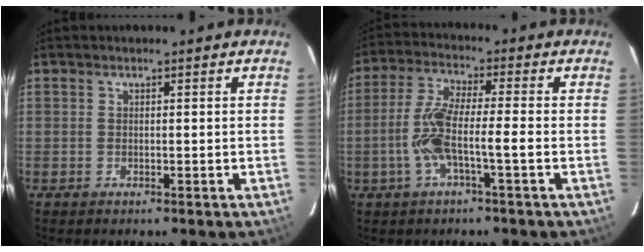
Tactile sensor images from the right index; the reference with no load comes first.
{"total": 7.8, "force": [-2.1, 0.6, 7.5], "torque": [-0.158, 0.012, -0.045]}